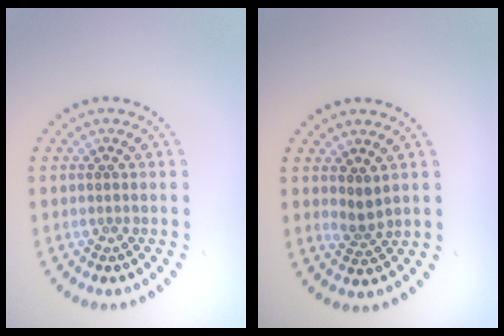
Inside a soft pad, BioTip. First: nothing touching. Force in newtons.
{"total": 1.6, "press": 1.2, "slide": 1.0}